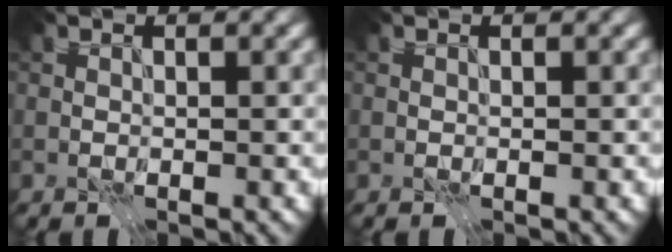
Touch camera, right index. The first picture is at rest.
{"total": 0.0}